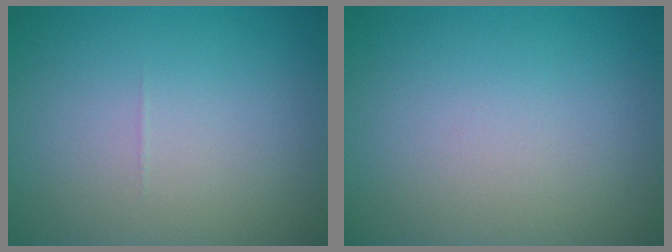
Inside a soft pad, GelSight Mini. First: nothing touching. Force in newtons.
{"total": 0.0}